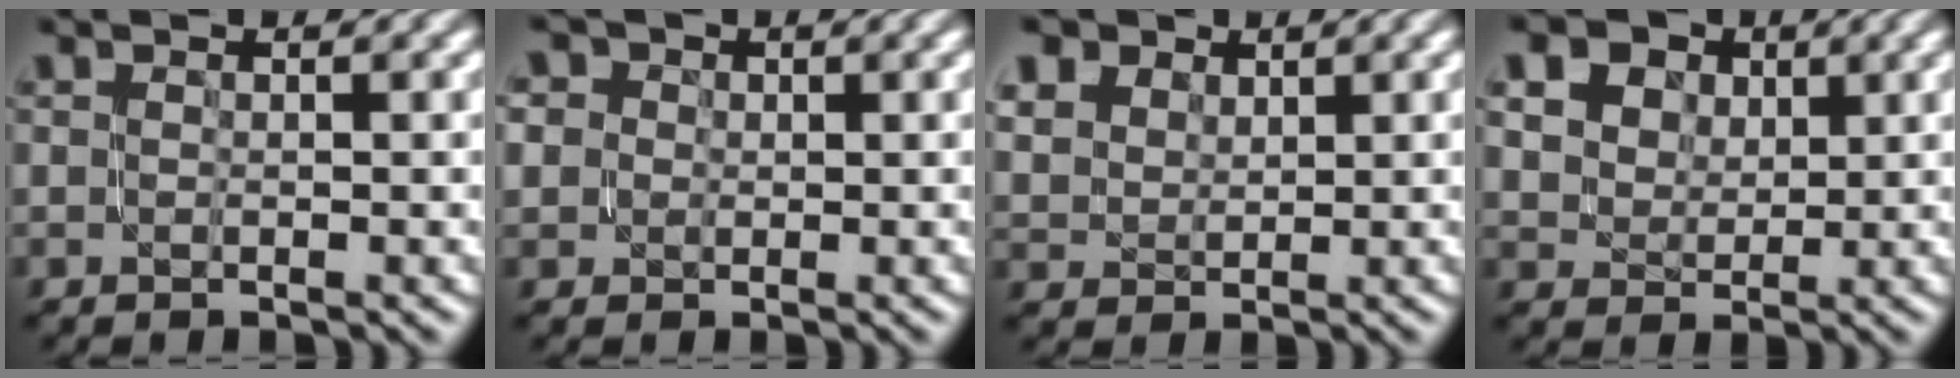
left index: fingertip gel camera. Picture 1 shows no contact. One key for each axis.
{"total": 4.7, "fx": 2.2, "fy": 3.8, "fz": 1.7, "tx": -0.035, "ty": 0.025, "tz": 0.014}
{"total": 5.9, "fx": 3.9, "fy": 3.9, "fz": 2.3, "tx": -0.096, "ty": 0.015, "tz": 0.071}
{"total": 10.3, "fx": 6.0, "fy": 6.9, "fz": 4.8, "tx": -0.111, "ty": 0.034, "tz": 0.084}